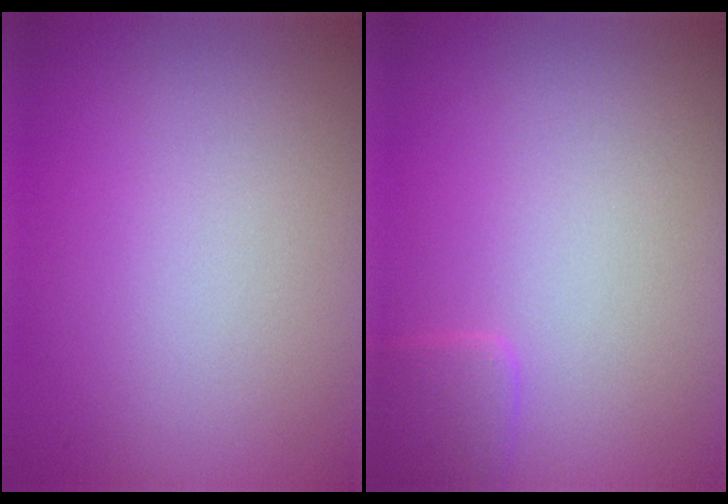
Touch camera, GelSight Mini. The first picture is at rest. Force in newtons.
{"total": 1.3, "press": 1.3, "slide": 0.1}